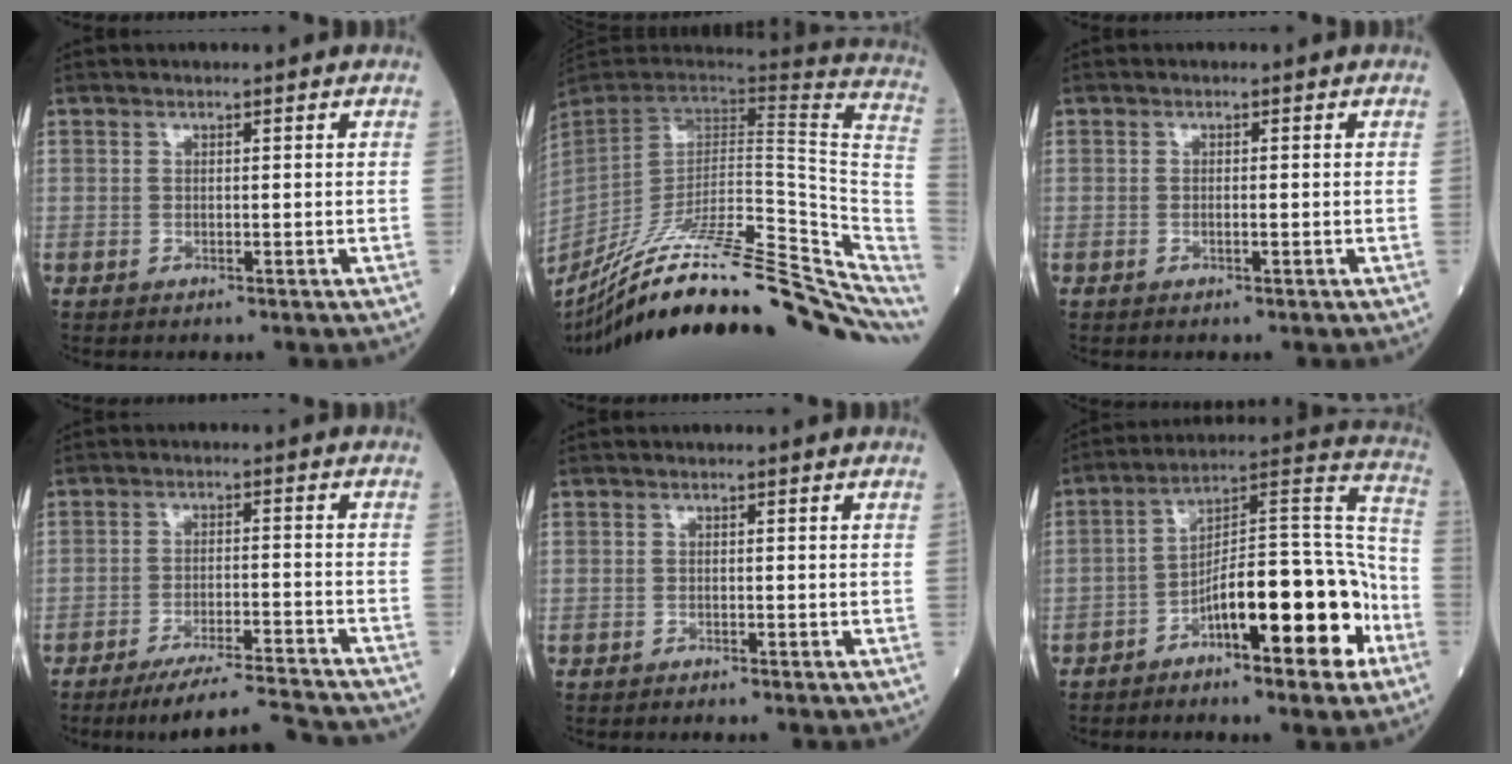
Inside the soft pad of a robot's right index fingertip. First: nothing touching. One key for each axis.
{"total": 35.7, "fx": -25.6, "fy": 7.2, "fz": 23.7, "tx": -0.288, "ty": -0.034, "tz": -0.374}
{"total": 0.7, "fx": -0.2, "fy": 0.1, "fz": 0.7, "tx": -0.014, "ty": -0.001, "tz": -0.003}
{"total": 12.3, "fx": -11.7, "fy": -0.1, "fz": 3.8, "tx": -0.052, "ty": -0.003, "tz": -0.174}
{"total": 0.8, "fx": -0.8, "fy": 0.1, "fz": 0.1, "tx": -0.005, "ty": 0.000, "tz": -0.014}
{"total": 17.0, "fx": -7.5, "fy": 4.2, "fz": 14.7, "tx": -0.223, "ty": 0.038, "tz": -0.111}